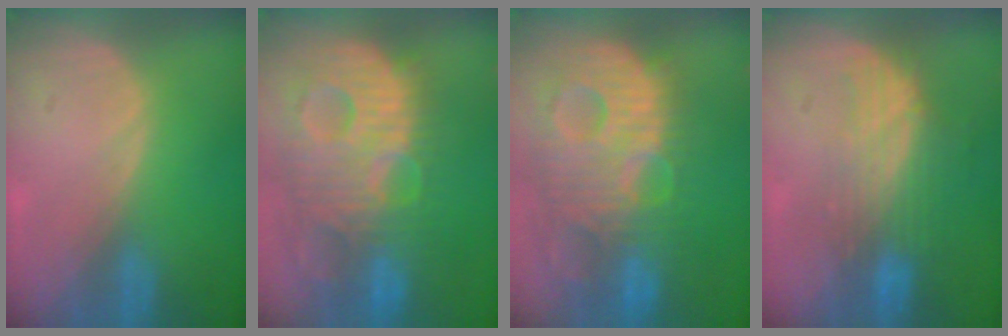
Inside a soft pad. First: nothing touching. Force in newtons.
{"total": 14.0, "press": 12.0, "slide": 7.1}
{"total": 14.0, "press": 12.0, "slide": 7.1}
{"total": 7.5, "press": 6.9, "slide": 2.8}